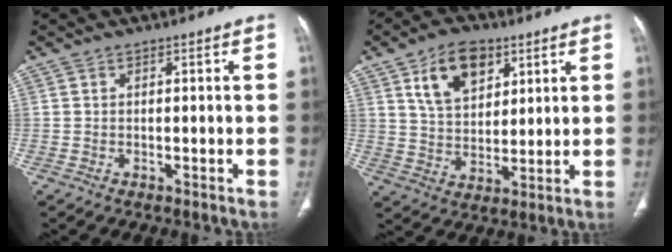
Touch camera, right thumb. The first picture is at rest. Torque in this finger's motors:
{"motor_torque": [-0.11, 0.24, 0.02, 0.01, 0.09]}